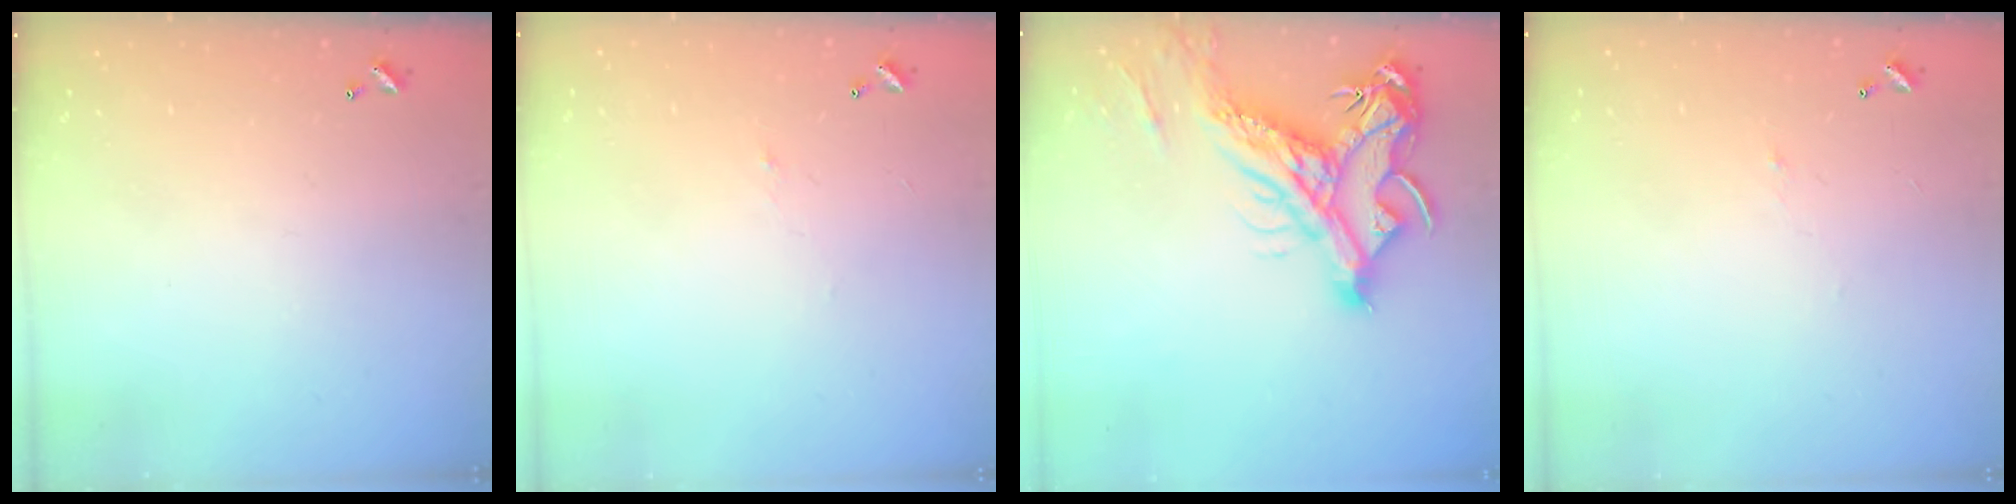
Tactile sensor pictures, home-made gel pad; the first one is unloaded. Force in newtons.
{"total": 0.8, "press": 0.6, "slide": 0.6}
{"total": 15.2, "press": 15.0, "slide": 2.6}
{"total": 0.8, "press": 0.6, "slide": 0.6}